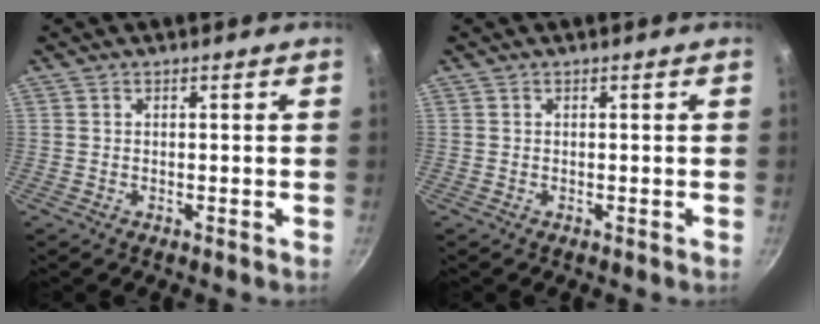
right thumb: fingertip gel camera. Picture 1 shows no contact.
{"total": 0.0}